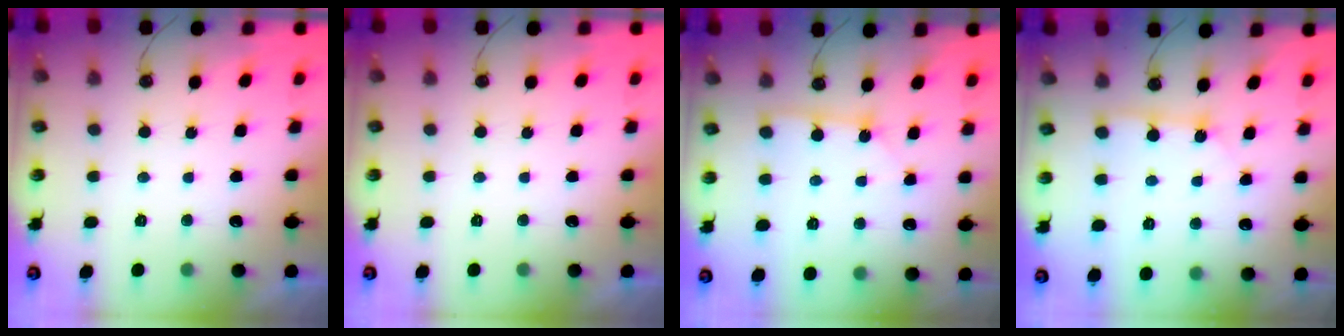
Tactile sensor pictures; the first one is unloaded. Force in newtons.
{"total": 0.0}
{"total": 2.0, "press": 2.0, "slide": 0.3}
{"total": 2.6, "press": 2.6, "slide": 0.0}